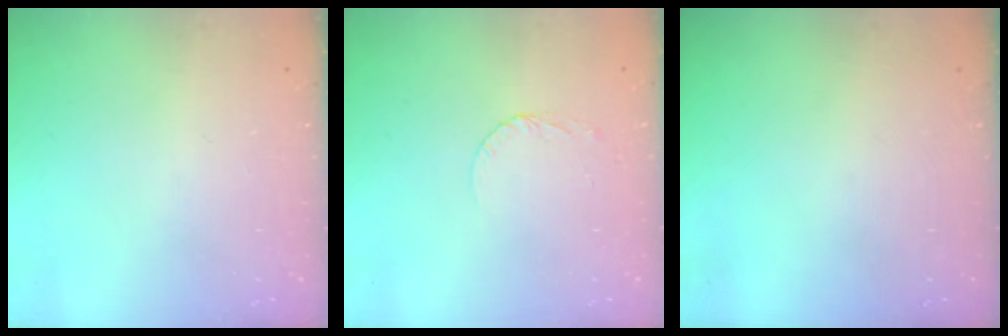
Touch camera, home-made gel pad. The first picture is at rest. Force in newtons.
{"total": 2.6, "press": 2.6, "slide": 0.1}
{"total": 0.0}